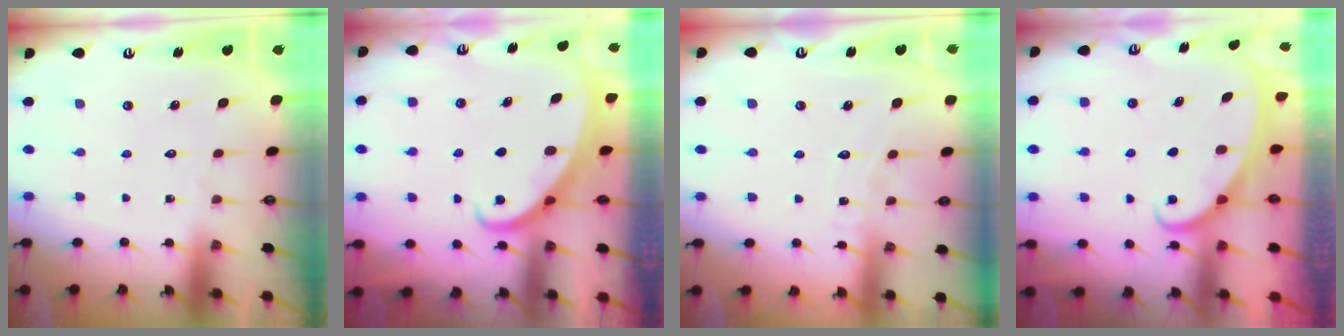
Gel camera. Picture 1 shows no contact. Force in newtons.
{"total": 2.1, "press": 2.1, "slide": 0.2}
{"total": 5.0, "press": 5.0, "slide": 0.2}
{"total": 2.2, "press": 2.2, "slide": 0.3}